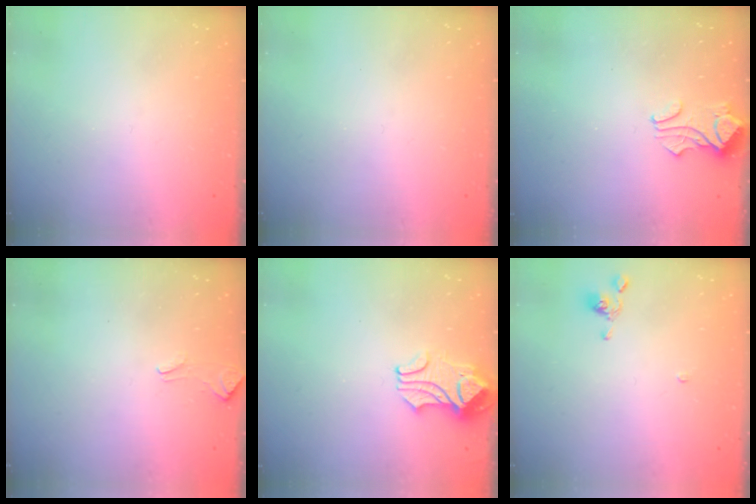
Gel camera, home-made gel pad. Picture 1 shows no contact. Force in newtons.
{"total": 0.0}
{"total": 2.2, "press": 2.2, "slide": 0.1}
{"total": 3.8, "press": 3.7, "slide": 0.6}
{"total": 2.1, "press": 2.0, "slide": 0.7}
{"total": 2.2, "press": 2.2, "slide": 0.2}